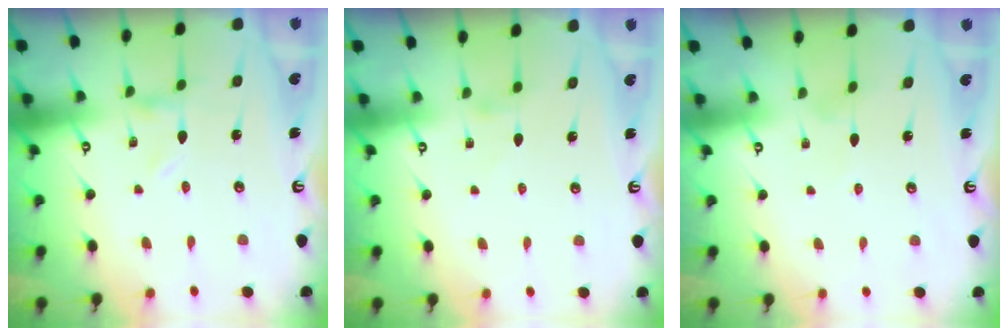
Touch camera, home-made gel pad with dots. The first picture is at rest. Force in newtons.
{"total": 0.0}
{"total": 0.8, "press": 0.8, "slide": 0.2}